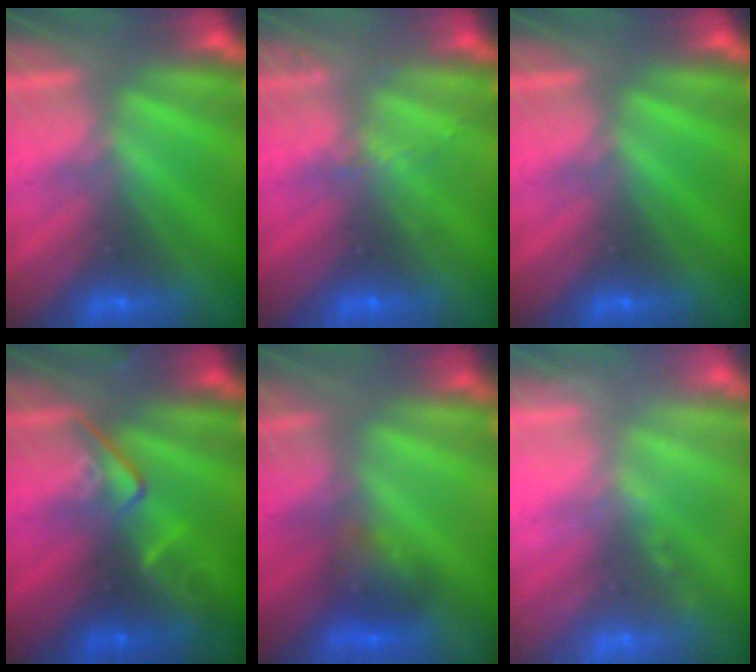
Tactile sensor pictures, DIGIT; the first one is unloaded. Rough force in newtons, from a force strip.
{"total": 2.0}
{"total": 0.0}
{"total": 2.4}
{"total": 7.3}
{"total": 2.3}